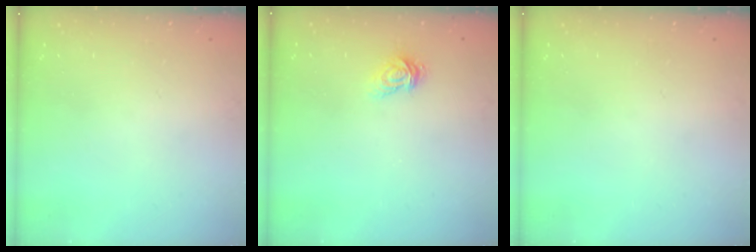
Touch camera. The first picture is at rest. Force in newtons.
{"total": 3.1, "press": 3.1, "slide": 0.2}
{"total": 0.0}